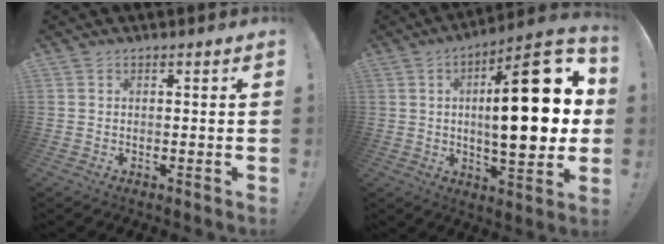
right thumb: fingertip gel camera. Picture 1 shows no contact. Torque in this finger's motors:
{"motor_torque": [1.71, 3.29, 1.45, 1.16, 0.33]}